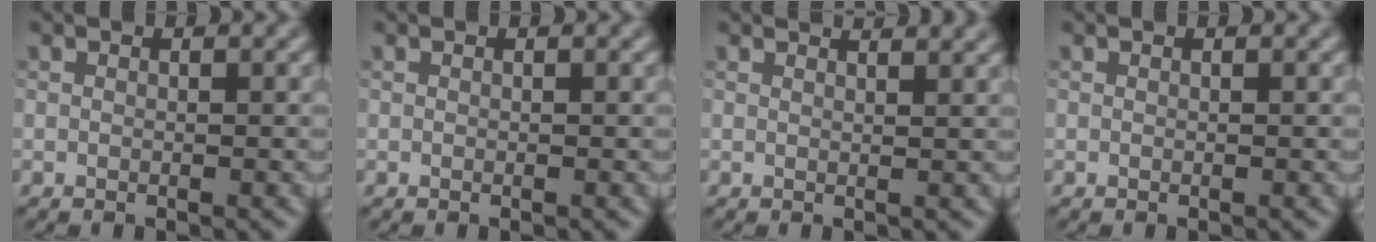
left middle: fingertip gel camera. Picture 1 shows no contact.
{"total": 0.0}
{"total": 3.1, "force": [2.7, 0.8, 1.2], "torque": [-0.003, 0.012, 0.014]}
{"total": 0.0}